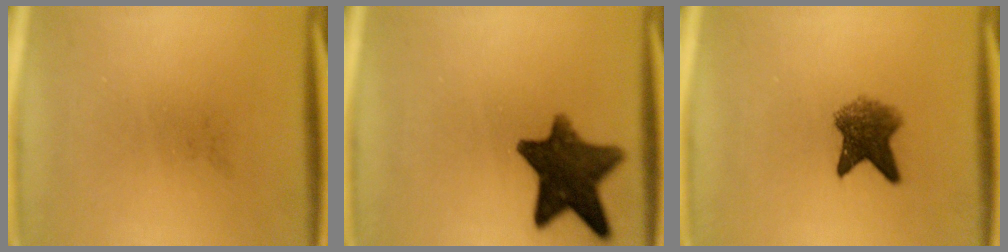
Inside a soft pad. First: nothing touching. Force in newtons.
{"total": 12.0}
{"total": 5.8}